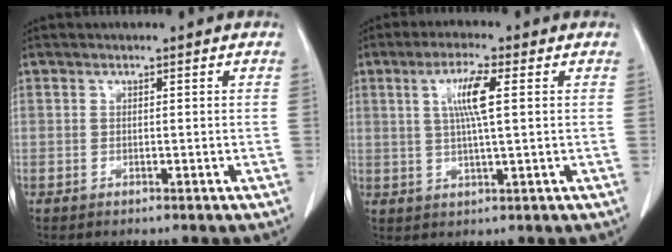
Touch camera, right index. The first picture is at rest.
{"total": 6.1, "force": [1.6, 0.3, 5.9], "torque": [-0.113, 0.003, 0.030]}